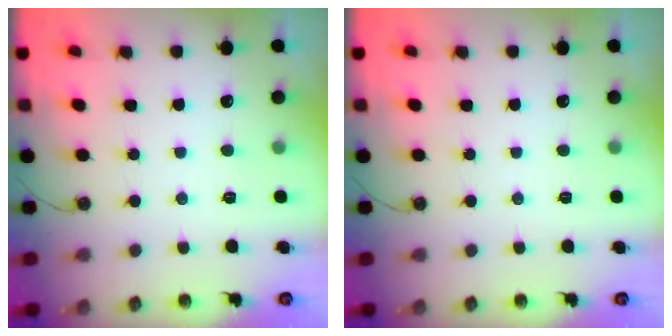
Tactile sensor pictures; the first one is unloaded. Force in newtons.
{"total": 0.0}